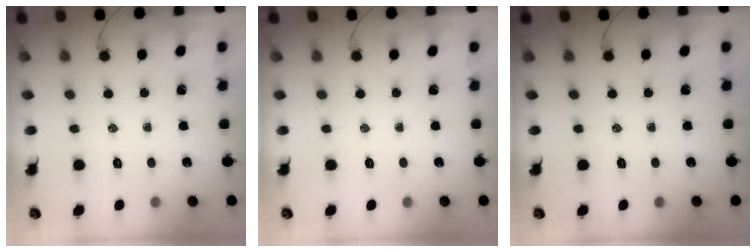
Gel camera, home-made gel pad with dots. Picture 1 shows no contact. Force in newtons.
{"total": 0.0}
{"total": 0.0}